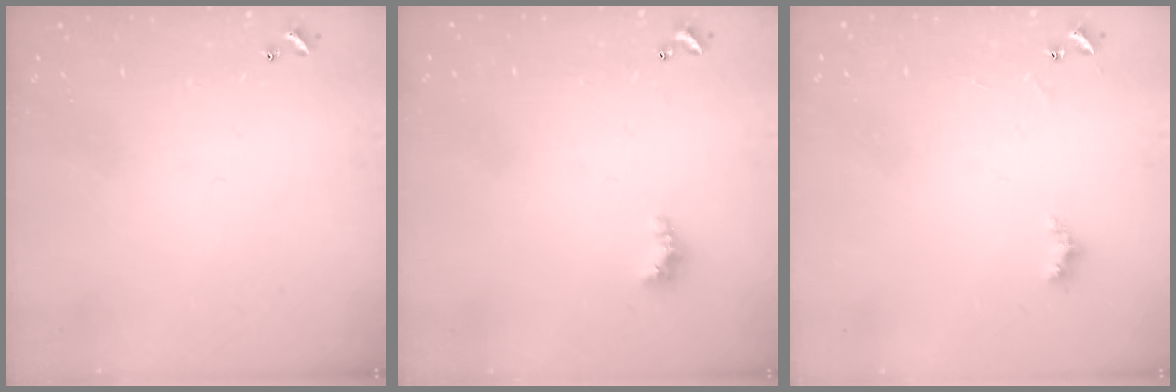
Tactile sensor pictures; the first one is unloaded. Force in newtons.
{"total": 2.5, "press": 2.5, "slide": 0.6}
{"total": 2.6, "press": 2.5, "slide": 0.6}